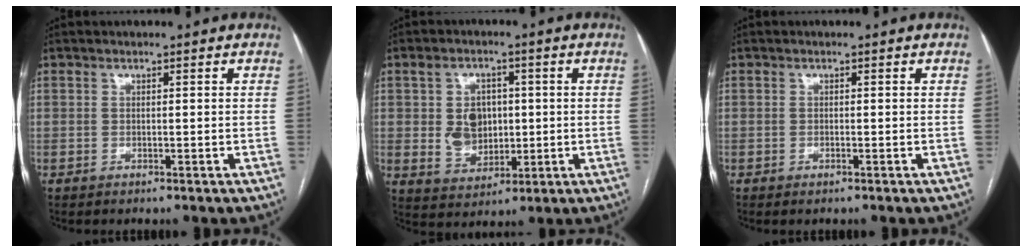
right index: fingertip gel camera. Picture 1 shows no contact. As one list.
[{"total": 7.3, "force": [0.5, 5.7, 4.5], "torque": [-0.081, 0.013, 0.022]}, {"total": 0.5, "force": [-0.4, 0.1, 0.4], "torque": [-0.008, -0.001, -0.005]}]